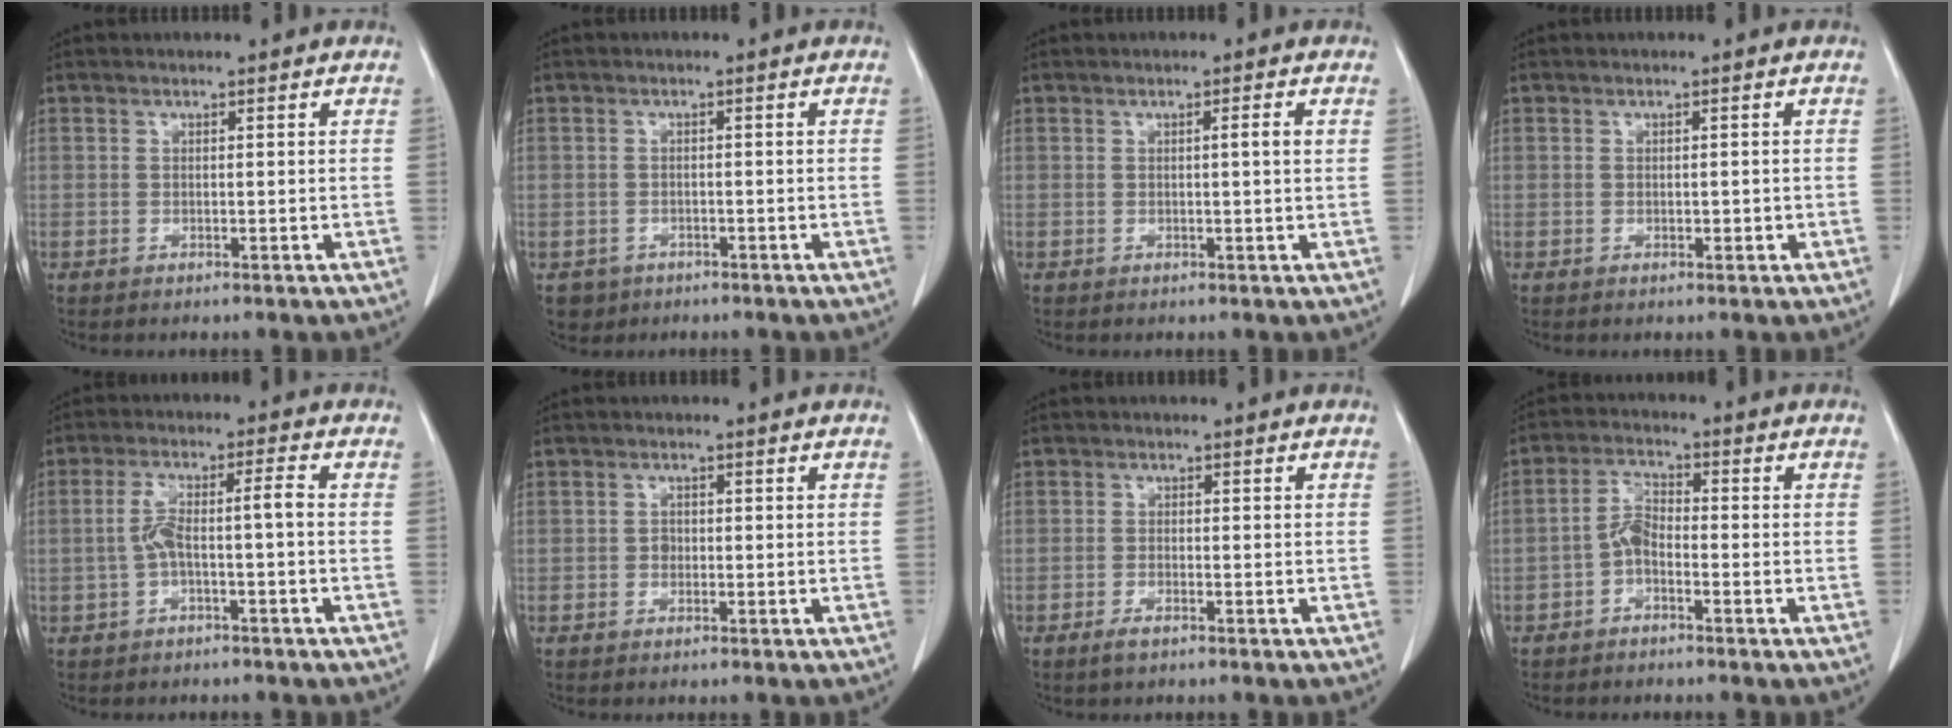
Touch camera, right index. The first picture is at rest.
{"total": 3.0, "force": [-1.7, 2.5, 0.1], "torque": [-0.002, 0.007, -0.025]}
{"total": 1.7, "force": [0.3, -0.2, 1.6], "torque": [-0.025, 0.001, 0.004]}
{"total": 0.7, "force": [-0.2, 0.4, 0.5], "torque": [-0.012, 0.000, 0.002]}
{"total": 5.2, "force": [-1.0, 0.4, 5.1], "torque": [-0.109, 0.030, -0.013]}
{"total": 1.0, "force": [-0.2, 0.8, 0.5], "torque": [-0.009, 0.005, -0.002]}
{"total": 1.9, "force": [-1.3, 0.4, 1.2], "torque": [-0.027, -0.002, -0.024]}
{"total": 3.6, "force": [-1.6, 1.5, 2.9], "torque": [-0.064, 0.009, -0.035]}